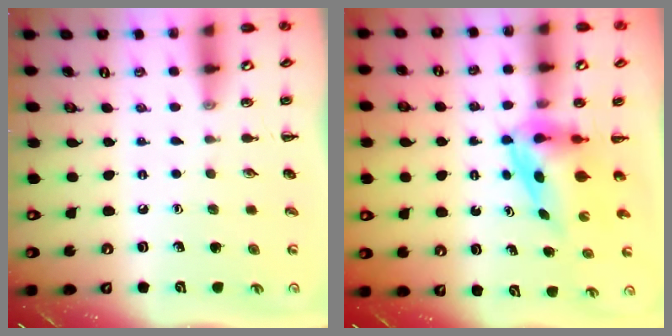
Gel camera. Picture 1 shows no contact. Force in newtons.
{"total": 4.0, "press": 3.9, "slide": 0.7}